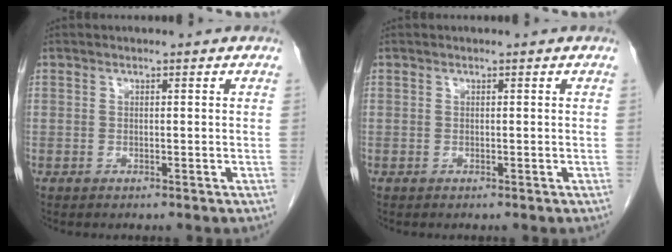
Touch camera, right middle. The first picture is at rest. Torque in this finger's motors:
{"motor_torque": [-0.06, 0.06, -0.06, -0.01]}